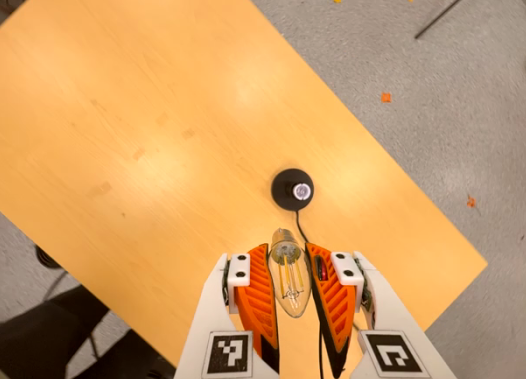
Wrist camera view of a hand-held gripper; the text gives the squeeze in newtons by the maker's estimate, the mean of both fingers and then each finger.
{"total": 18.9, "left": 20.7, "right": 17.1}